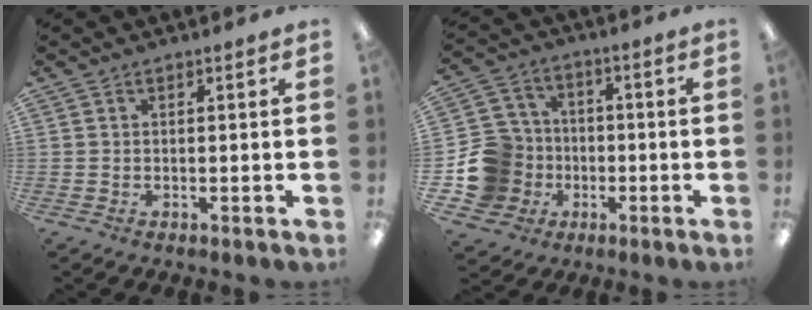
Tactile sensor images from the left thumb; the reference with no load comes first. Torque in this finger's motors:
{"motor_torque": [-0.31, 0.39, -0.02, 0.04, 0.01]}